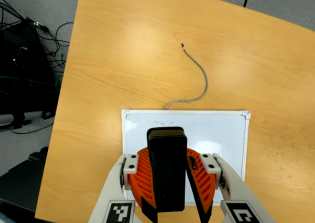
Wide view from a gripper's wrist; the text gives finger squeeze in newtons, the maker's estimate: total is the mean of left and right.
{"total": 9.5, "left": 9.5, "right": 9.6}